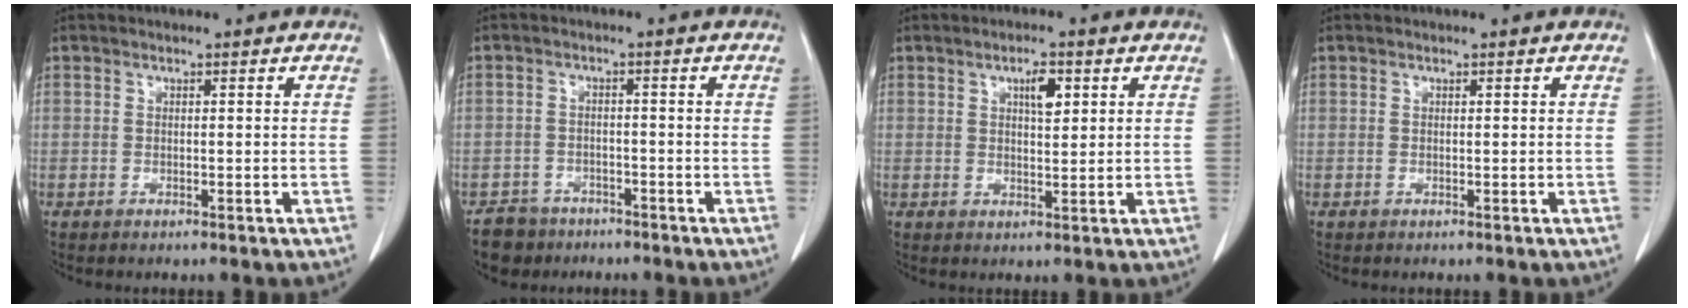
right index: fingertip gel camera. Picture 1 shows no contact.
{"total": 5.6, "force": [-4.2, 3.6, 0.9], "torque": [-0.023, 0.003, -0.070]}
{"total": 3.5, "force": [1.5, 1.1, 3.0], "torque": [-0.049, 0.000, 0.025]}
{"total": 0.0}